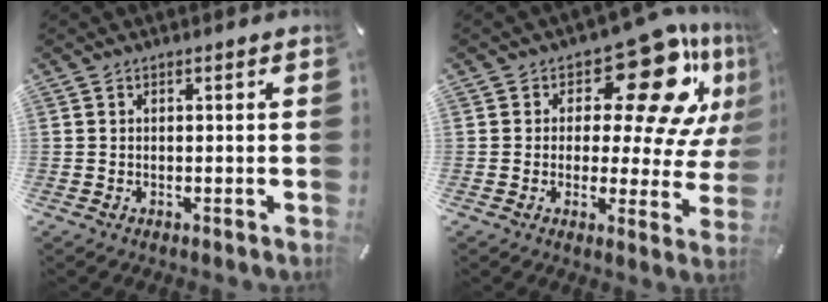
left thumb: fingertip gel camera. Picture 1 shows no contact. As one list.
[{"total": 18.5, "force": [10.8, 7.6, 13.0], "torque": [-0.172, -0.089, 0.174]}]